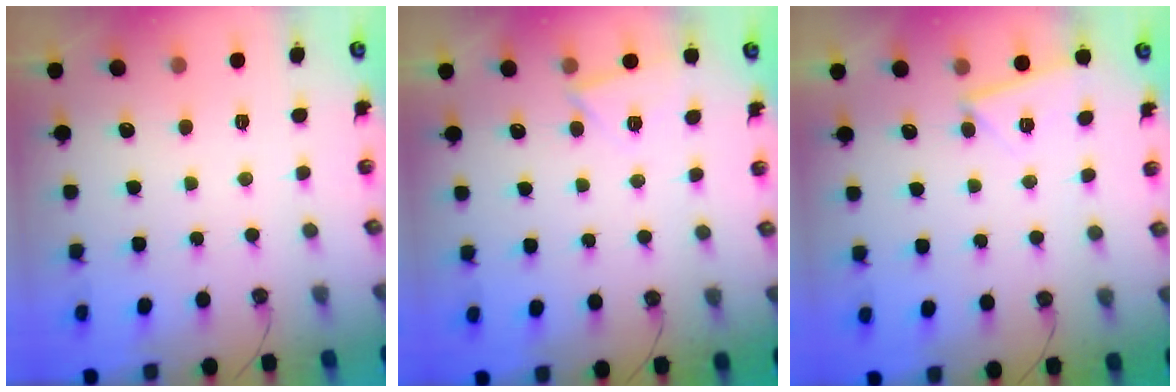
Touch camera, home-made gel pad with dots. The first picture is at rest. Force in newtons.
{"total": 4.0, "press": 3.9, "slide": 0.5}
{"total": 4.5, "press": 4.1, "slide": 1.9}